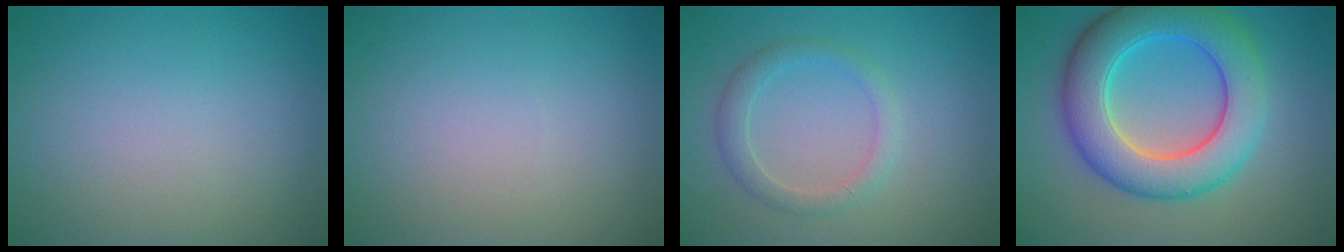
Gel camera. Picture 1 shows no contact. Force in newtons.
{"total": 0.0}
{"total": 2.2, "press": 2.2, "slide": 0.0}
{"total": 9.0, "press": 9.0, "slide": 0.2}